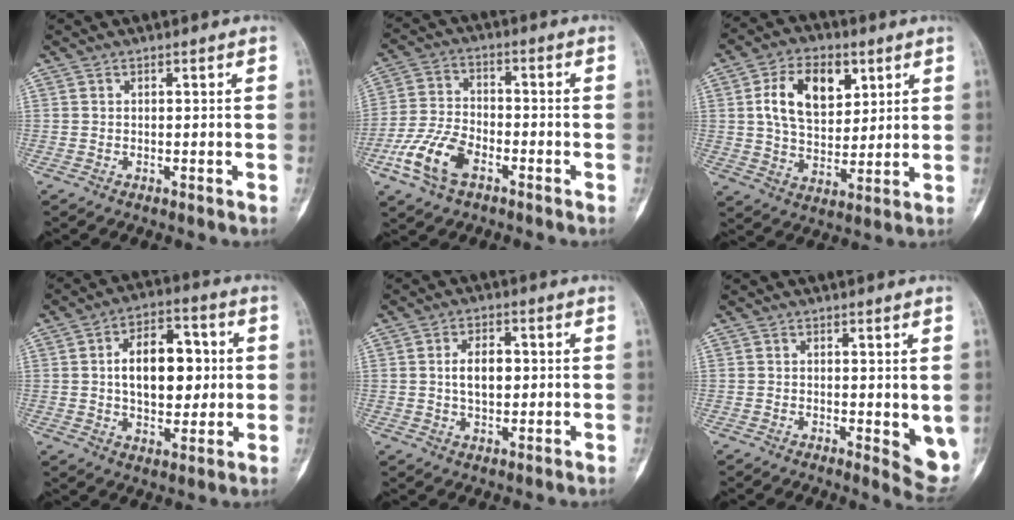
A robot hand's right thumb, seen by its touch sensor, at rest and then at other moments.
{"total": 10.6, "force": [-5.1, 5.7, 7.2], "torque": [-0.153, 0.020, -0.101]}
{"total": 13.7, "force": [4.5, 8.7, 9.5], "torque": [-0.132, -0.011, 0.083]}
{"total": 14.4, "force": [1.5, 8.6, 11.4], "torque": [-0.136, 0.012, 0.021]}
{"total": 5.9, "force": [0.5, 3.6, 4.6], "torque": [-0.065, 0.003, 0.008]}
{"total": 5.7, "force": [-0.1, 2.1, 5.3], "torque": [-0.049, -0.014, 0.001]}